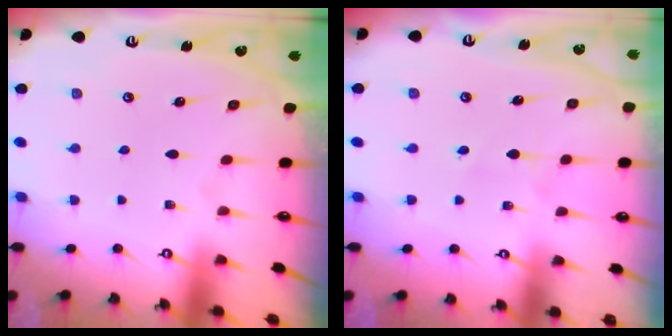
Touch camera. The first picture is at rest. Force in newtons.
{"total": 2.7, "press": 2.6, "slide": 0.3}